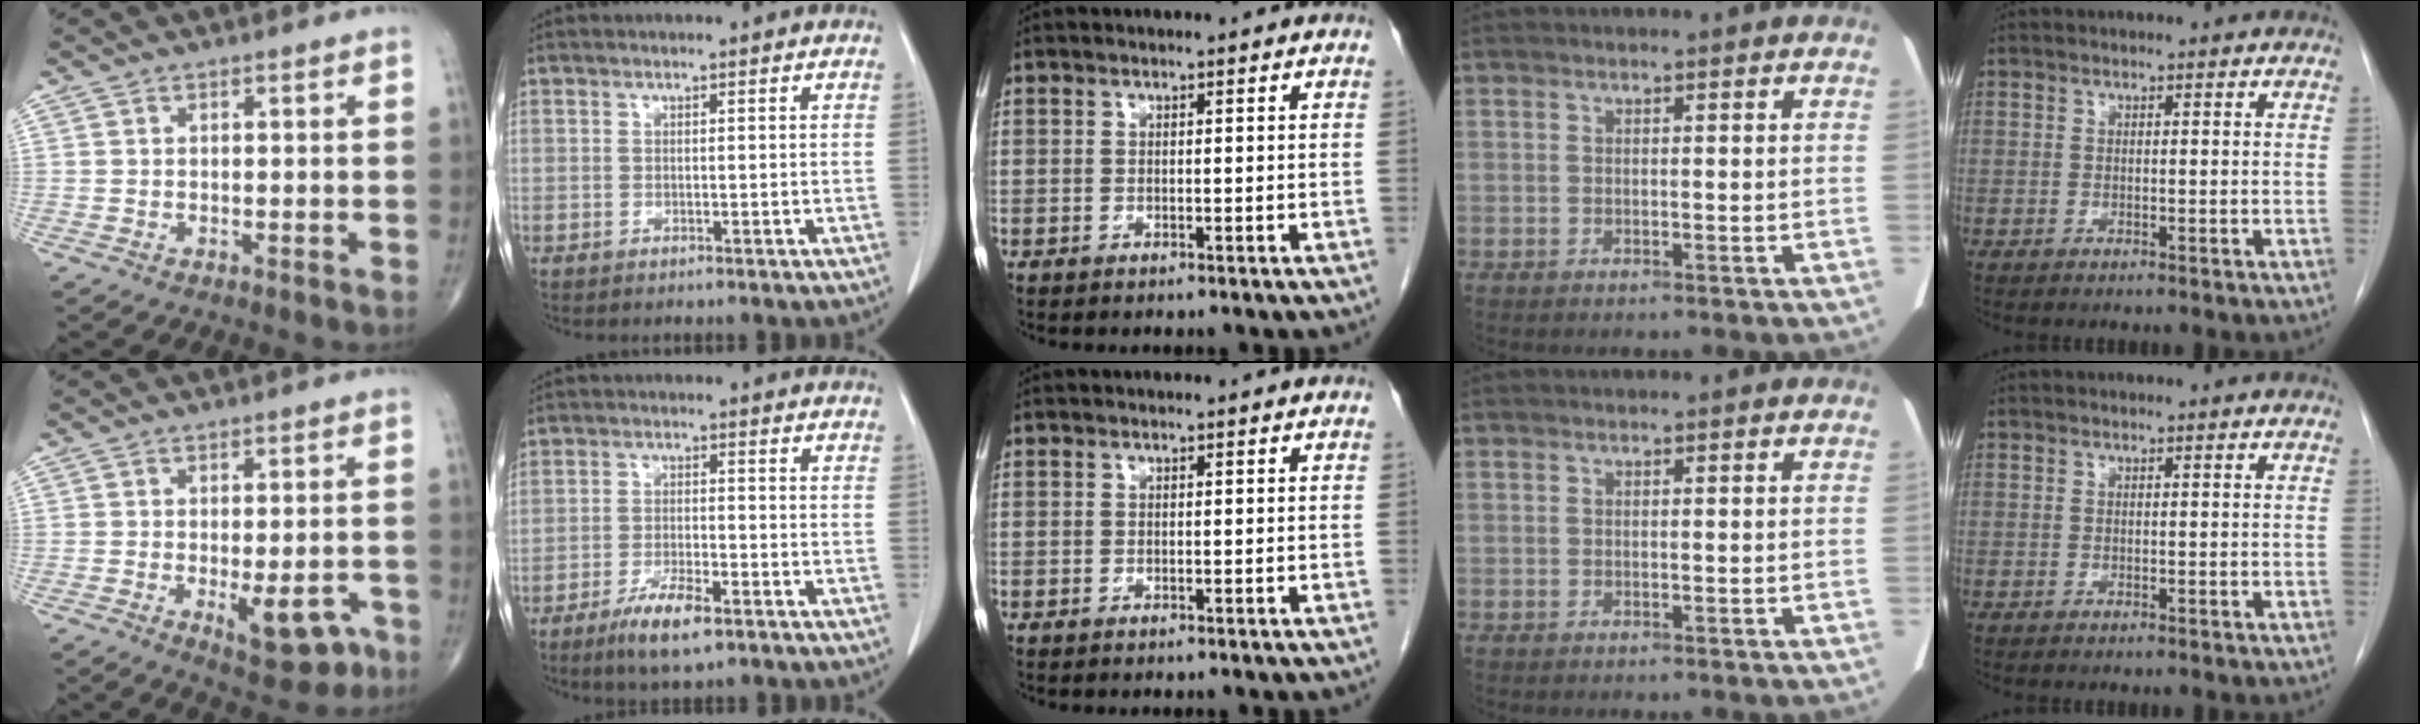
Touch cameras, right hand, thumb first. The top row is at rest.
{"thumb": {"total": 8.8, "force": [-3.5, 3.9, 7.1], "torque": [-0.071, 0.009, -0.037]}, "index": {"total": 6.6, "force": [-4.2, 1.2, 4.9], "torque": [-0.094, -0.009, -0.073]}}